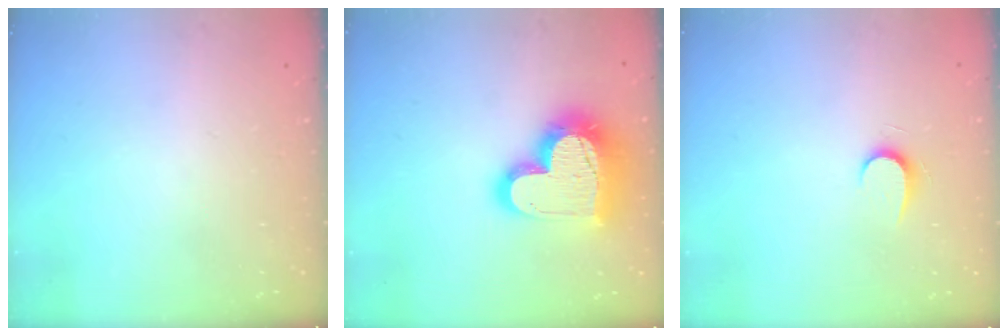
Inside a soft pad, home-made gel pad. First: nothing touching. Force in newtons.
{"total": 21.1, "press": 21.0, "slide": 1.7}
{"total": 5.9, "press": 5.9, "slide": 0.6}